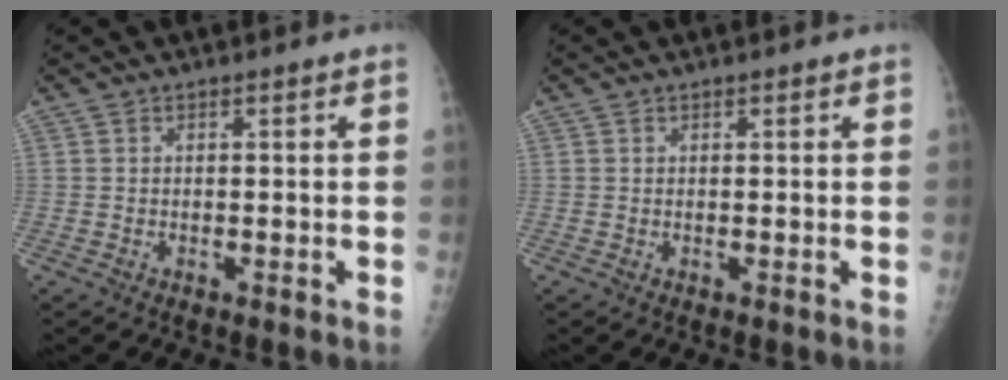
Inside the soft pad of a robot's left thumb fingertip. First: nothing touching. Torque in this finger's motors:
{"motor_torque": [0.18, -0.02, -0.04, -0.04, -0.02]}